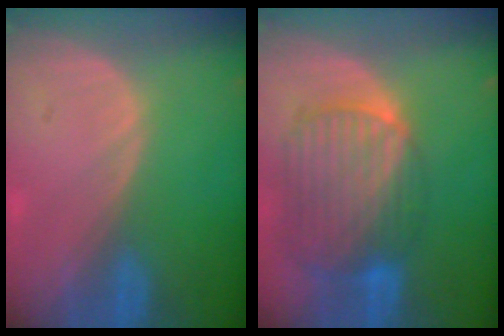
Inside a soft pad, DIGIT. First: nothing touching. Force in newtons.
{"total": 10.5, "press": 8.8, "slide": 5.6}